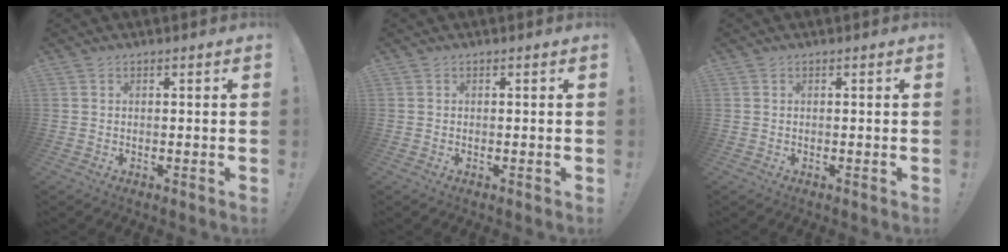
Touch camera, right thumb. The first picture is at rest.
{"total": 0.0}
{"total": 0.0}